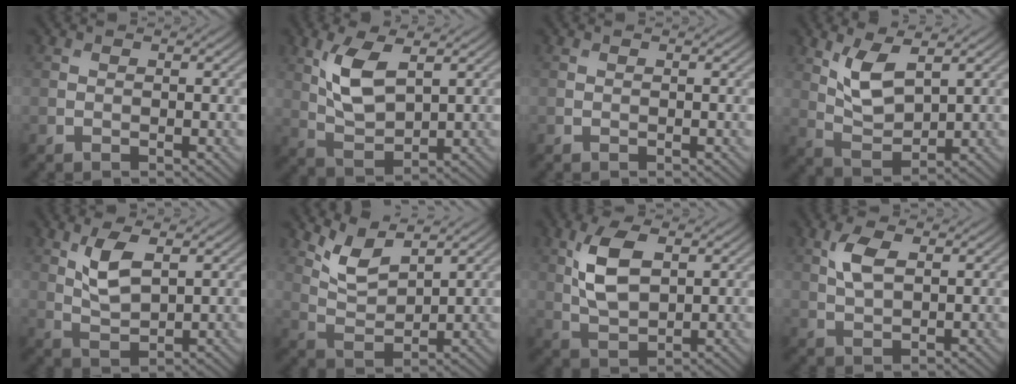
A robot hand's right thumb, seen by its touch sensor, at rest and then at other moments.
{"total": 7.2, "force": [2.6, 3.2, 5.9], "torque": [-0.132, -0.002, 0.055]}
{"total": 0.0}
{"total": 6.2, "force": [2.9, 2.6, 4.8], "torque": [-0.108, -0.007, 0.062]}
{"total": 5.2, "force": [2.1, 2.1, 4.2], "torque": [-0.099, -0.003, 0.043]}
{"total": 5.3, "force": [3.9, 1.7, 3.2], "torque": [-0.082, -0.008, 0.085]}
{"total": 7.2, "force": [2.1, 3.6, 5.9], "torque": [-0.131, 0.004, 0.043]}
{"total": 4.1, "force": [1.5, 1.9, 3.3], "torque": [-0.079, 0.005, 0.032]}